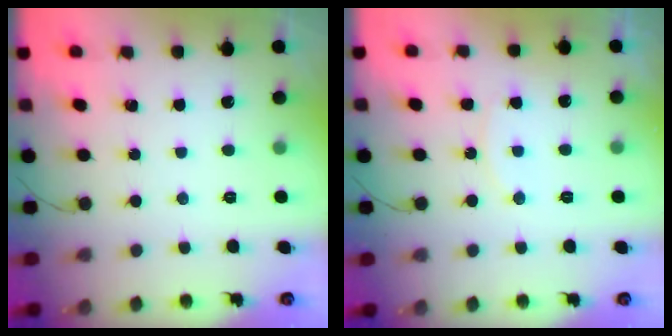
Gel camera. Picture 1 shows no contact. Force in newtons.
{"total": 7.7, "press": 7.7, "slide": 0.8}